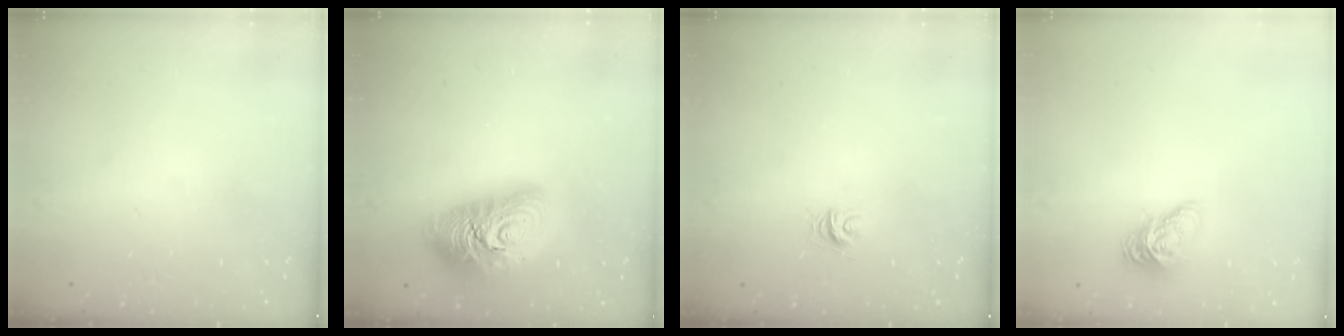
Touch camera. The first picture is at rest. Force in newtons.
{"total": 17.8, "press": 17.7, "slide": 1.4}
{"total": 4.3, "press": 4.3, "slide": 0.4}
{"total": 9.4, "press": 9.4, "slide": 0.5}